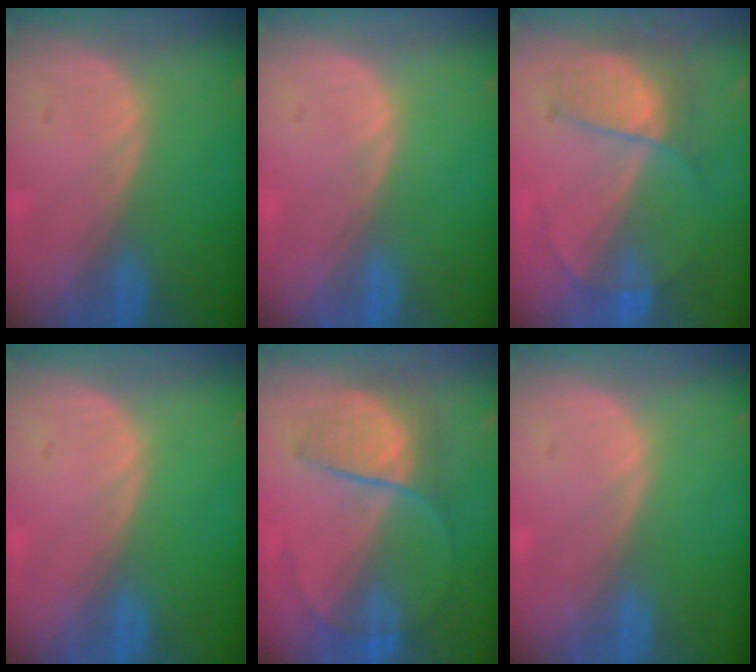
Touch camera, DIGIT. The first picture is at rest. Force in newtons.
{"total": 0.0}
{"total": 7.3, "press": 6.2, "slide": 3.8}
{"total": 0.0}
{"total": 6.7, "press": 6.5, "slide": 1.7}
{"total": 0.0}